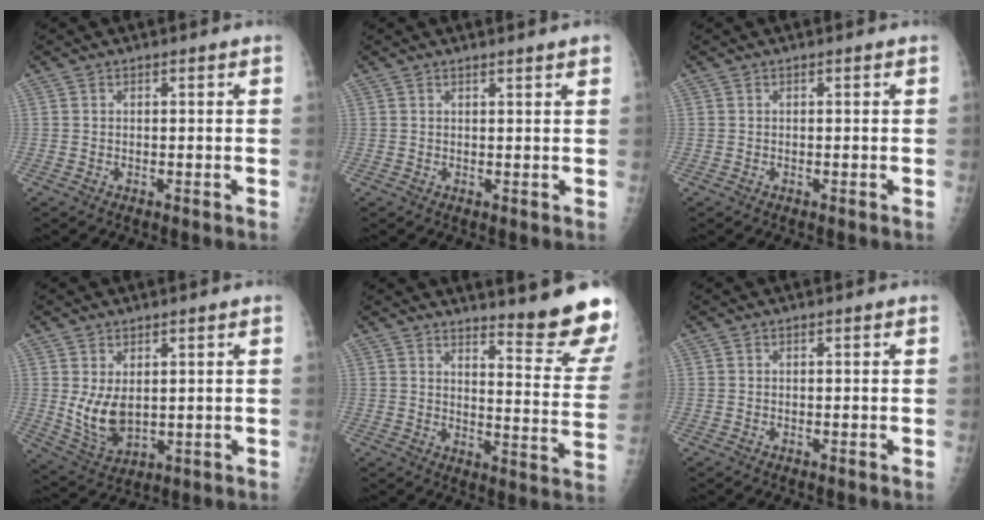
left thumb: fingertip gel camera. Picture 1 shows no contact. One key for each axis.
{"total": 1.9, "fx": 1.5, "fy": -0.1, "fz": 1.2, "tx": -0.011, "ty": -0.003, "tz": 0.021}
{"total": 0.0}
{"total": 7.2, "fx": 1.2, "fy": 4.3, "fz": 5.7, "tx": -0.097, "ty": -0.020, "tz": 0.041}
{"total": 14.7, "fx": 13.0, "fy": 0.7, "fz": 6.9, "tx": -0.070, "ty": -0.149, "tz": 0.158}
{"total": 0.0}